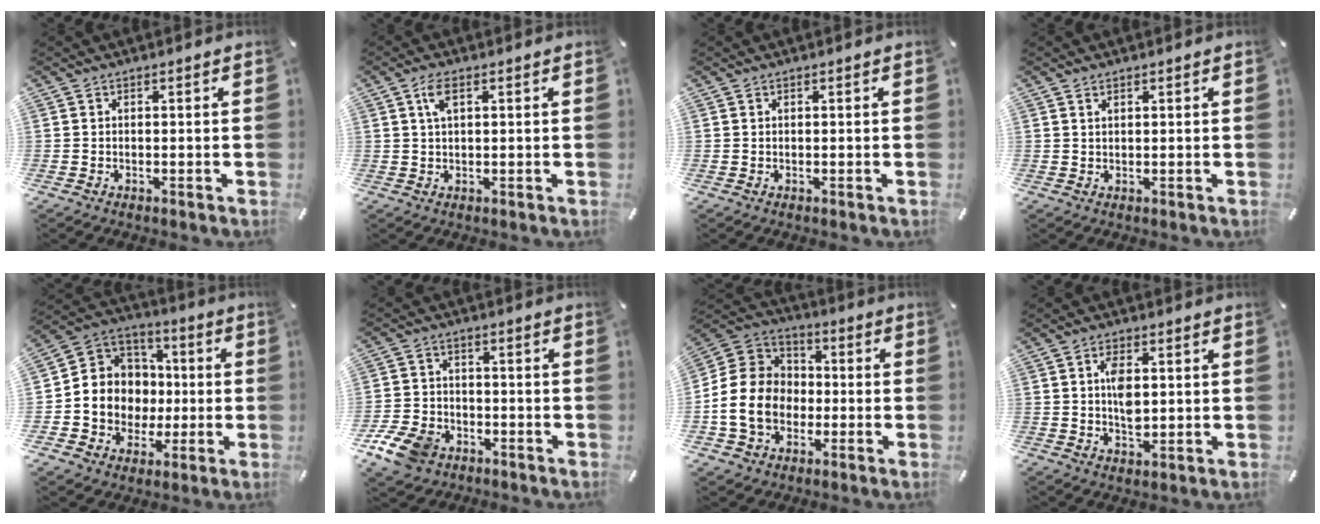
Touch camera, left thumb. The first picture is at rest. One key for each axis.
{"total": 3.9, "fx": 1.5, "fy": 1.5, "fz": 3.2, "tx": -0.069, "ty": 0.007, "tz": 0.024}
{"total": 0.0}
{"total": 1.1, "fx": 0.7, "fy": 0.6, "fz": 0.7, "tx": -0.014, "ty": 0.000, "tz": 0.014}
{"total": 11.5, "fx": -1.6, "fy": 11.4, "fz": 1.2, "tx": -0.022, "ty": -0.007, "tz": -0.018}
{"total": 9.2, "fx": -4.9, "fy": 6.7, "fz": 4.0, "tx": -0.075, "ty": 0.031, "tz": -0.090}
{"total": 14.7, "fx": -3.6, "fy": 12.6, "fz": 6.6, "tx": -0.155, "ty": 0.031, "tz": -0.066}
{"total": 5.8, "fx": 0.8, "fy": 3.3, "fz": 4.7, "tx": -0.088, "ty": 0.000, "tz": 0.008}